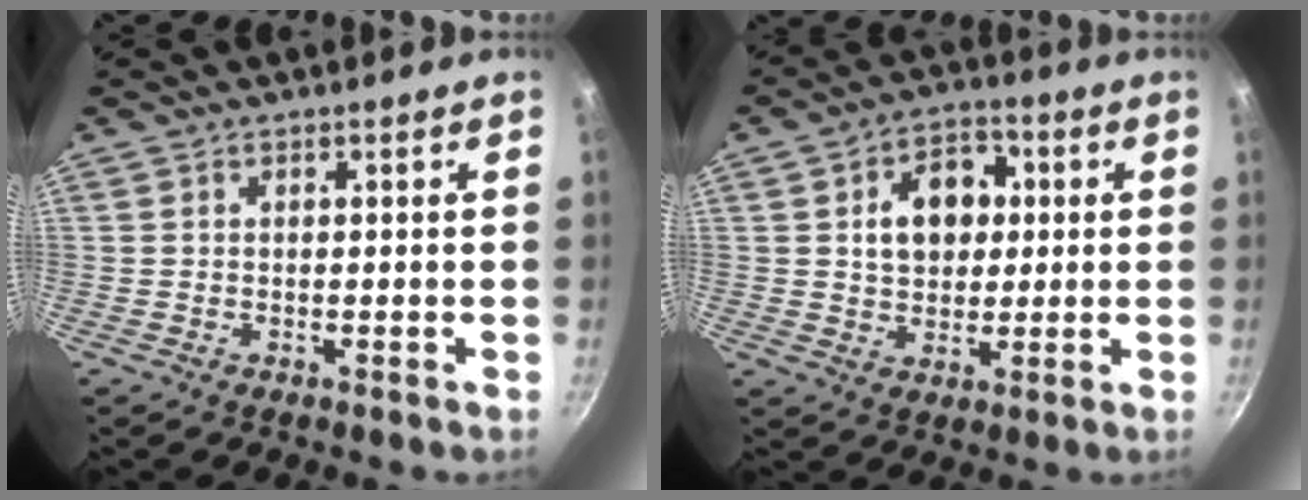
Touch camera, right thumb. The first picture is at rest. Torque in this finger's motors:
{"motor_torque": [0.36, 2.49, 0.78, 0.51, 0.08]}